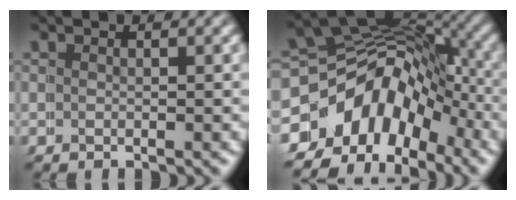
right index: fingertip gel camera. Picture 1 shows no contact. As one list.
[{"total": 15.9, "force": [-3.1, 13.1, 8.4], "torque": [-0.155, -0.037, -0.052]}]